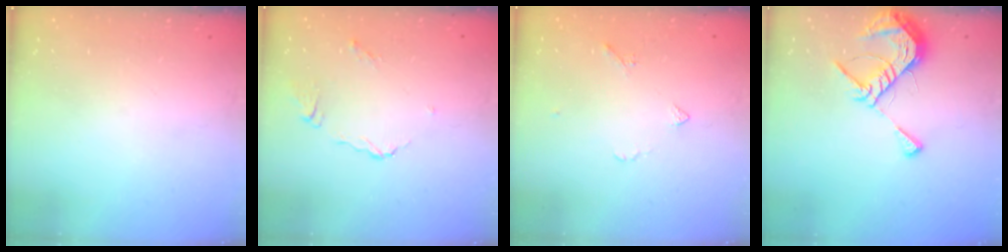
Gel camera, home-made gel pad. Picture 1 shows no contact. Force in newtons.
{"total": 5.4, "press": 5.4, "slide": 0.4}
{"total": 3.8, "press": 3.7, "slide": 0.7}
{"total": 9.4, "press": 9.4, "slide": 0.3}